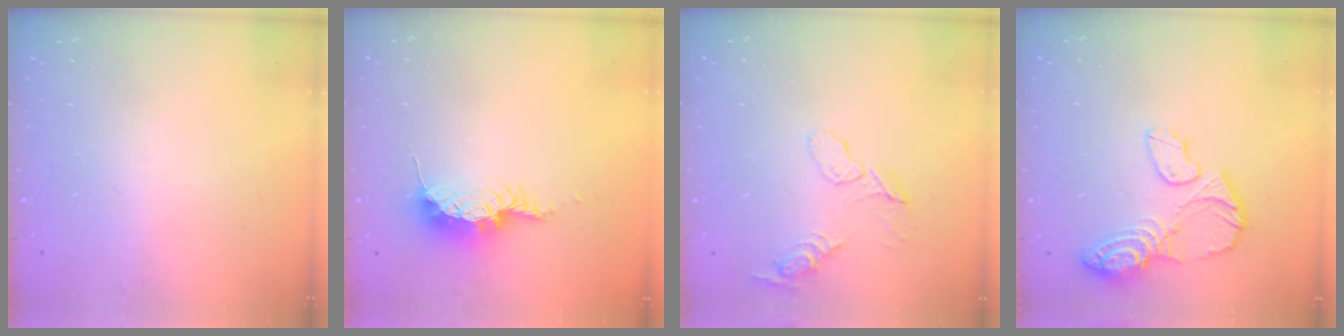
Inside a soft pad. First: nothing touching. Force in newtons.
{"total": 9.8, "press": 9.8, "slide": 1.0}
{"total": 9.8, "press": 9.5, "slide": 2.6}
{"total": 13.6, "press": 13.5, "slide": 1.1}